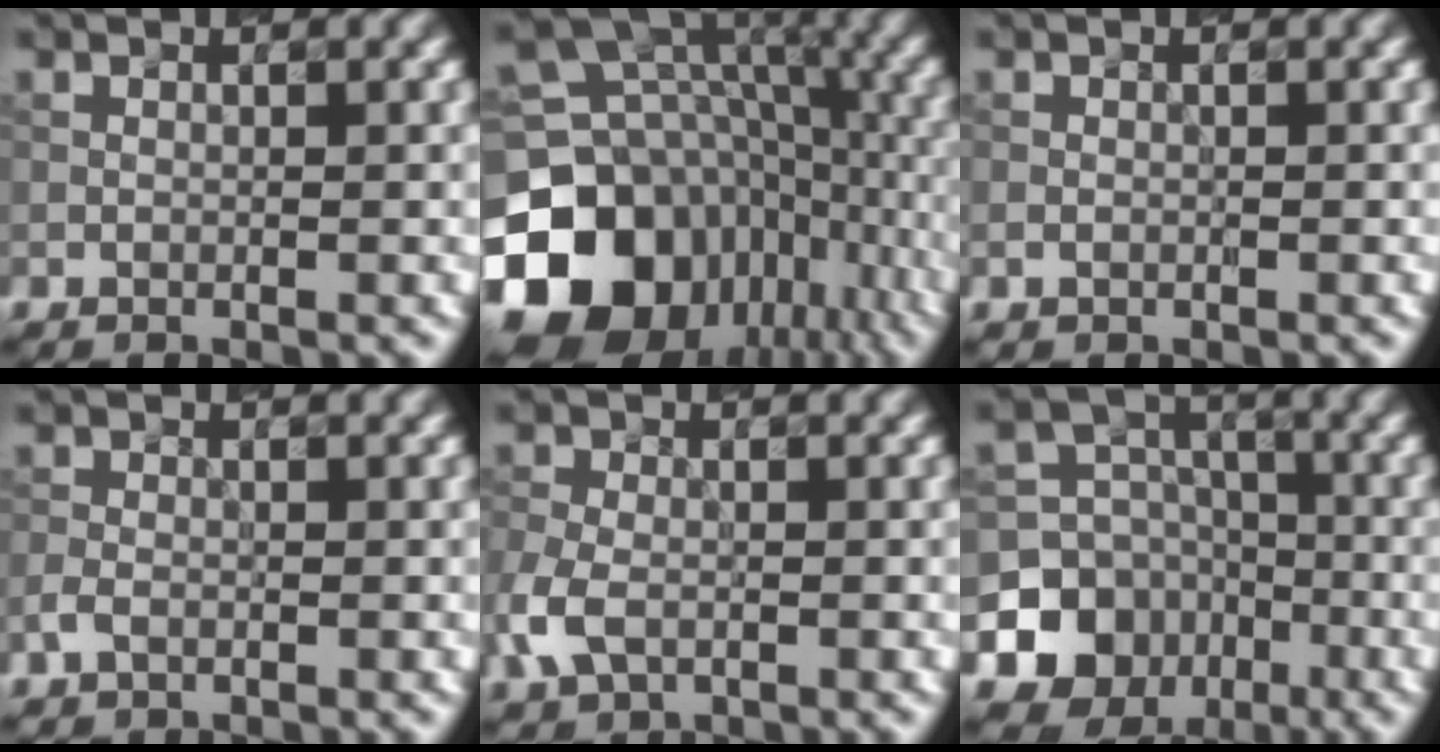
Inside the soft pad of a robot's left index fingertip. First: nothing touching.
{"total": 18.6, "force": [-6.2, 14.8, 9.3], "torque": [-0.192, -0.003, -0.095]}
{"total": 0.6, "force": [-0.2, 0.5, 0.3], "torque": [-0.004, -0.001, -0.004]}
{"total": 1.4, "force": [-0.7, 0.9, 0.9], "torque": [-0.019, 0.001, -0.017]}
{"total": 3.8, "force": [-1.3, 2.6, 2.5], "torque": [-0.066, -0.006, -0.032]}
{"total": 13.4, "force": [-5.7, 11.9, 2.4], "torque": [-0.064, -0.042, -0.097]}